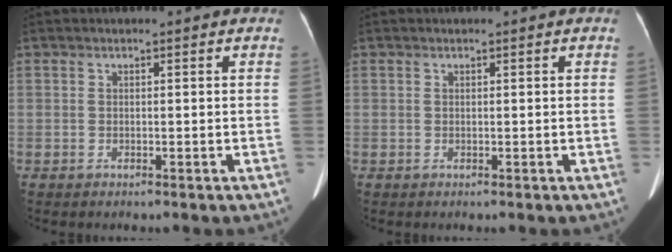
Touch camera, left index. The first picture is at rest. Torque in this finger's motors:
{"motor_torque": [0.08, 0.07, 0.04, 0.02]}